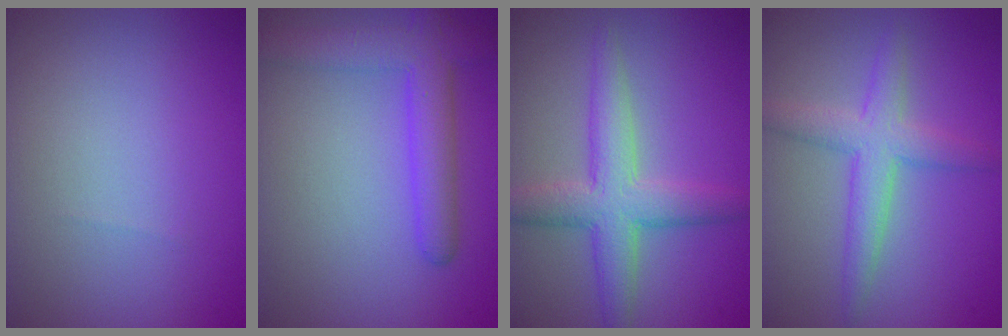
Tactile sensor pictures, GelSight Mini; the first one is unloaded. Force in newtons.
{"total": 4.7, "press": 4.7, "slide": 0.3}
{"total": 5.0, "press": 5.0, "slide": 0.3}
{"total": 3.8, "press": 3.8, "slide": 0.1}